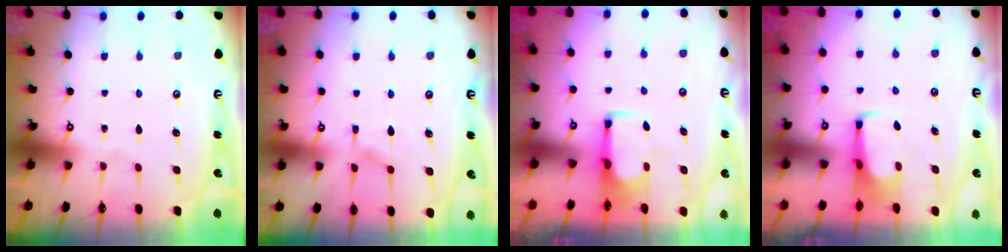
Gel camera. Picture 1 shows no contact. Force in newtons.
{"total": 5.0, "press": 5.0, "slide": 0.6}
{"total": 1.9, "press": 1.6, "slide": 1.0}
{"total": 0.6, "press": 0.5, "slide": 0.3}